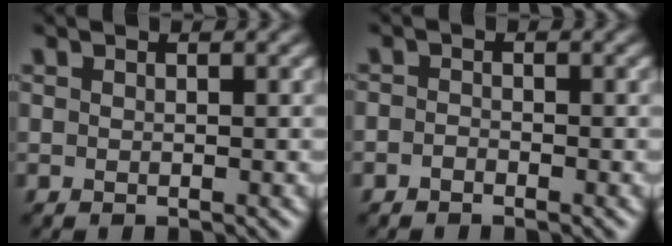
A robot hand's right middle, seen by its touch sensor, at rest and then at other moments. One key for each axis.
{"total": 0.8, "fx": -0.7, "fy": 0.4, "fz": 0.1, "tx": -0.004, "ty": -0.001, "tz": -0.016}